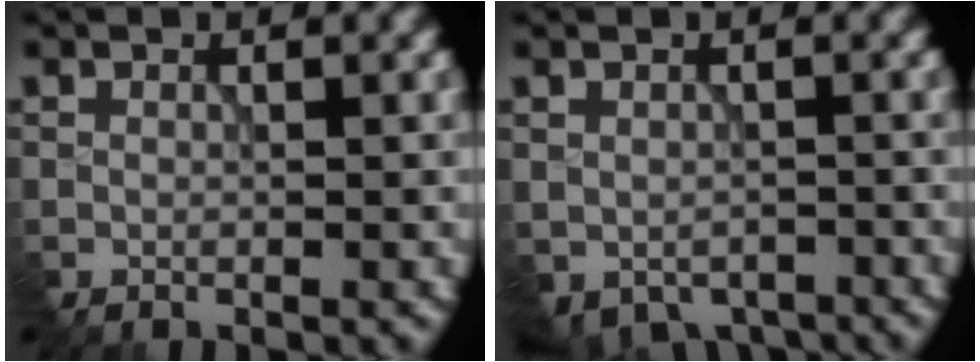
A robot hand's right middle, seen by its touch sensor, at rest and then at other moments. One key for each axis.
{"total": 3.4, "fx": -2.3, "fy": 2.1, "fz": 1.2, "tx": -0.020, "ty": -0.024, "tz": -0.025}